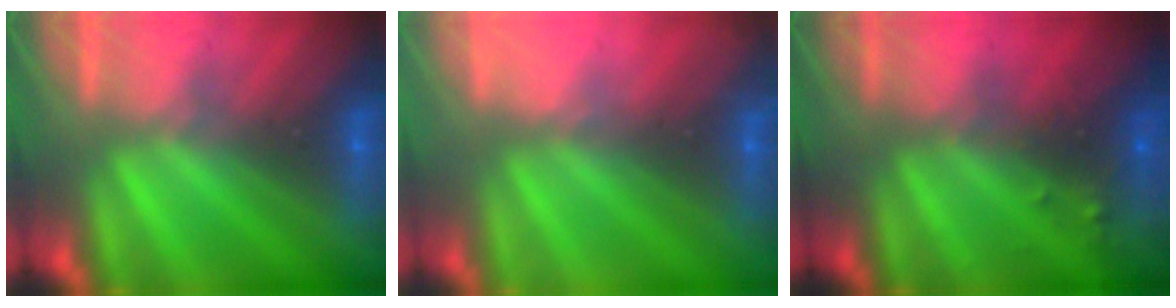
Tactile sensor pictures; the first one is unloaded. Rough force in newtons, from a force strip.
{"total": 2.3}
{"total": 7.6}